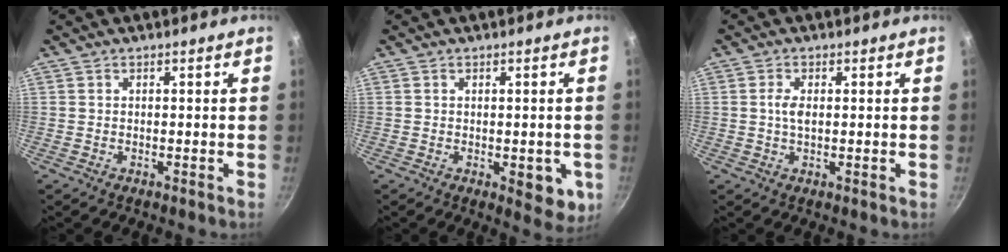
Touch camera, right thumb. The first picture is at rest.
{"total": 6.1, "force": [-1.7, 2.9, 5.1], "torque": [-0.041, -0.004, -0.016]}
{"total": 2.7, "force": [0.2, 1.3, 2.3], "torque": [-0.048, -0.001, 0.000]}